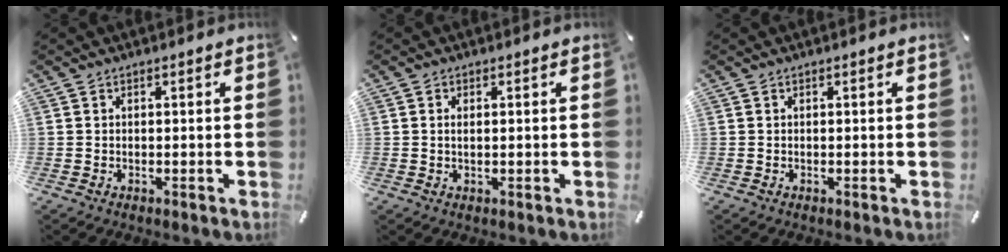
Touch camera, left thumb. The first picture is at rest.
{"total": 0.9, "force": [0.2, 0.5, 0.8], "torque": [-0.017, 0.002, 0.003]}
{"total": 0.0}